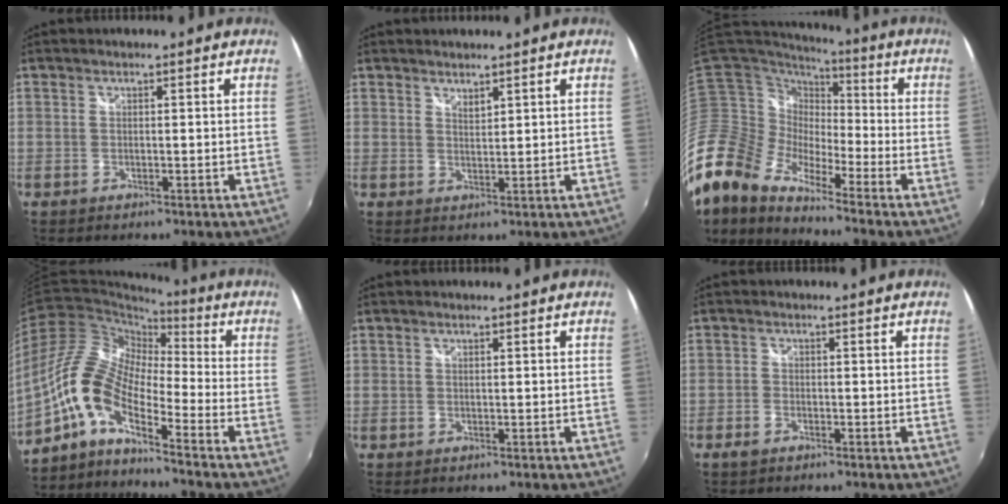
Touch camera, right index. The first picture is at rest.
{"total": 1.8, "force": [1.6, 0.5, 0.6], "torque": [-0.007, 0.001, 0.029]}
{"total": 14.7, "force": [-11.5, 4.8, 7.8], "torque": [-0.138, -0.017, -0.239]}
{"total": 11.5, "force": [-5.9, 3.9, 9.0], "torque": [-0.175, 0.011, -0.138]}
{"total": 0.0}
{"total": 1.9, "force": [-1.4, 1.0, 0.8], "torque": [-0.023, -0.002, -0.030]}